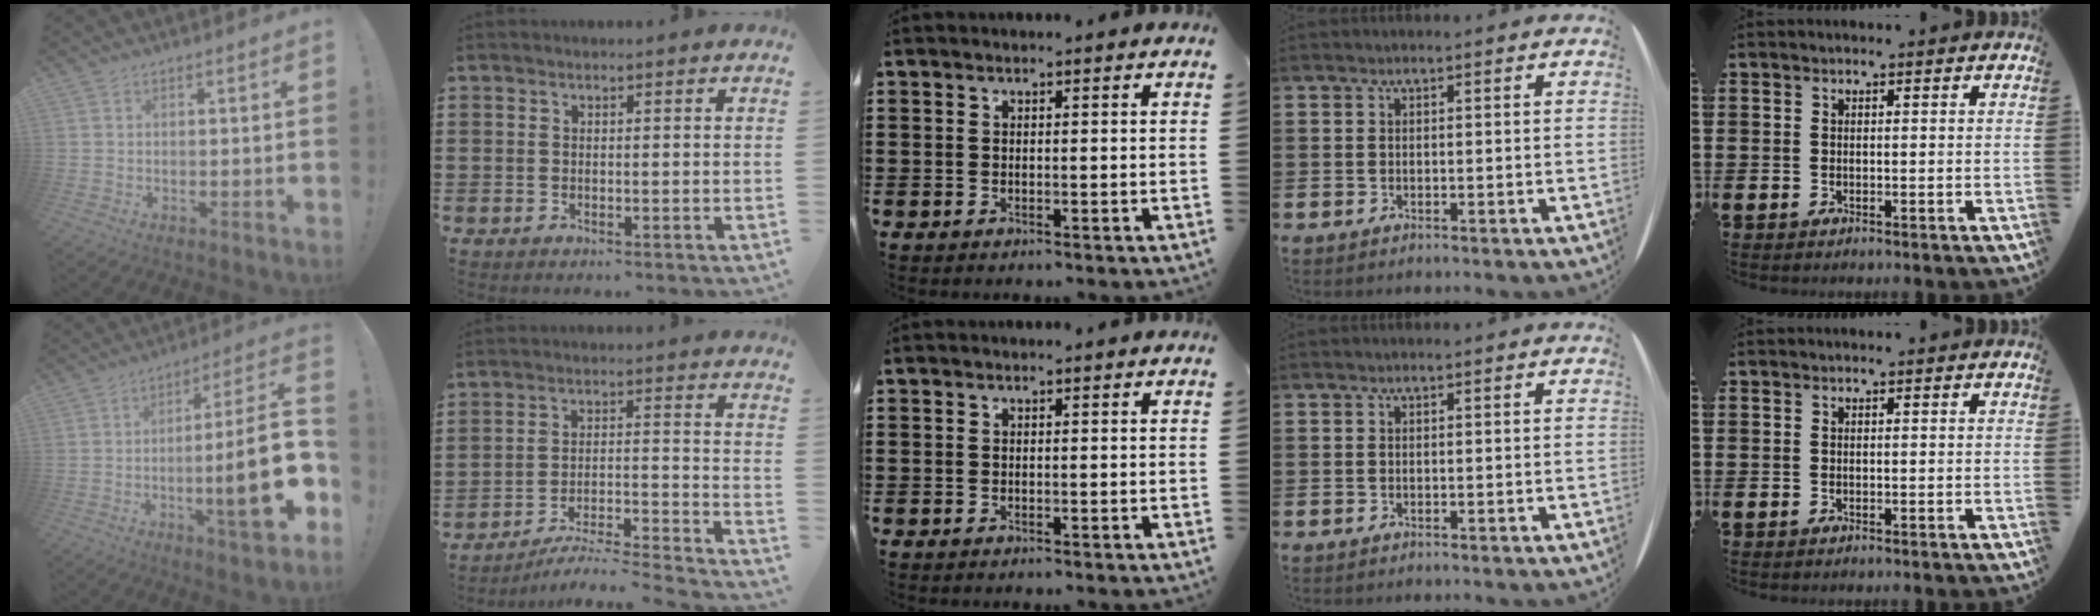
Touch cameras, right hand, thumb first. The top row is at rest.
{"thumb": {"total": 20.1, "force": [-4.4, 2.7, 19.4], "torque": [-0.299, 0.009, -0.068]}, "index": {"total": 4.2, "force": [-4.0, -0.3, 1.5], "torque": [-0.033, -0.022, -0.085]}}